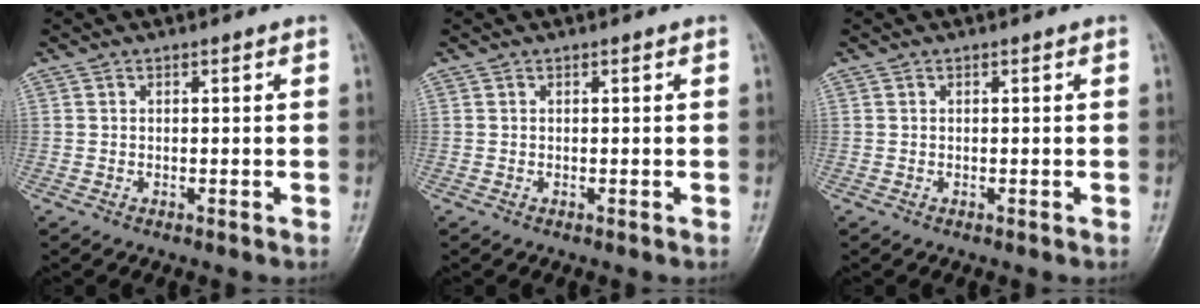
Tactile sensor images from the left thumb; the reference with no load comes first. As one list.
[{"total": 0.0}, {"total": 0.0}]